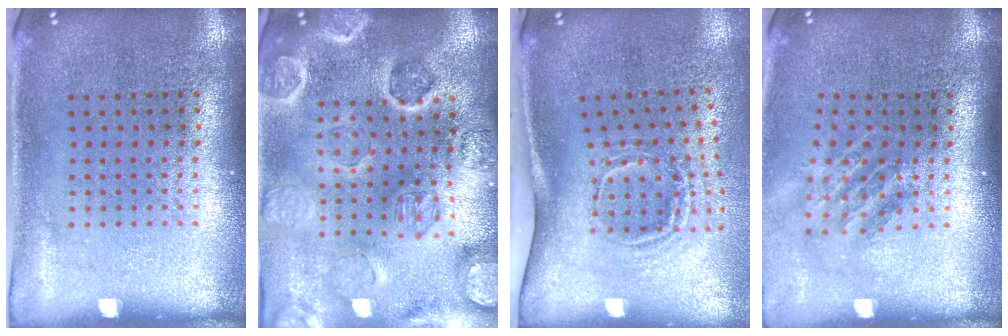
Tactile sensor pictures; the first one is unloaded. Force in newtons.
{"total": 2.9, "press": 2.9, "slide": 0.3}
{"total": 1.9, "press": 1.2, "slide": 1.5}
{"total": 1.6, "press": 1.1, "slide": 1.1}